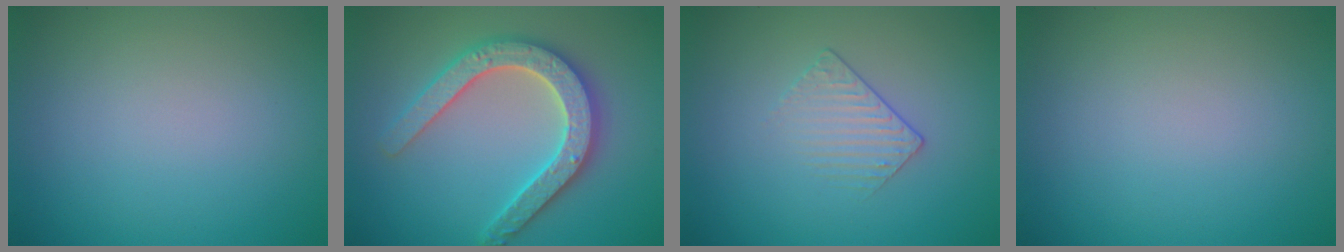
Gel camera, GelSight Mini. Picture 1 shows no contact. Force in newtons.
{"total": 5.2, "press": 5.1, "slide": 0.9}
{"total": 1.4, "press": 0.9, "slide": 1.1}
{"total": 0.0}